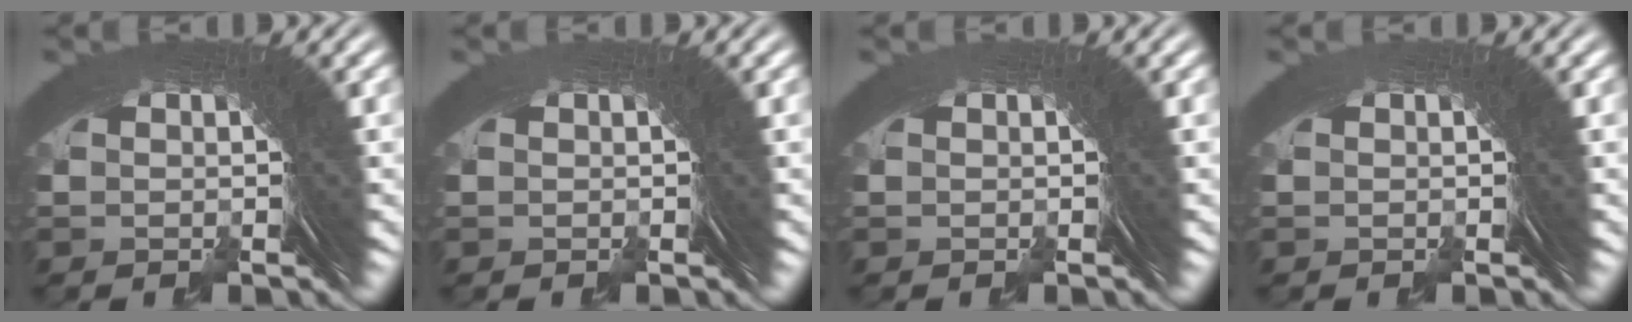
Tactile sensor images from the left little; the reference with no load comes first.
{"total": 0.0}
{"total": 0.0}
{"total": 0.0}